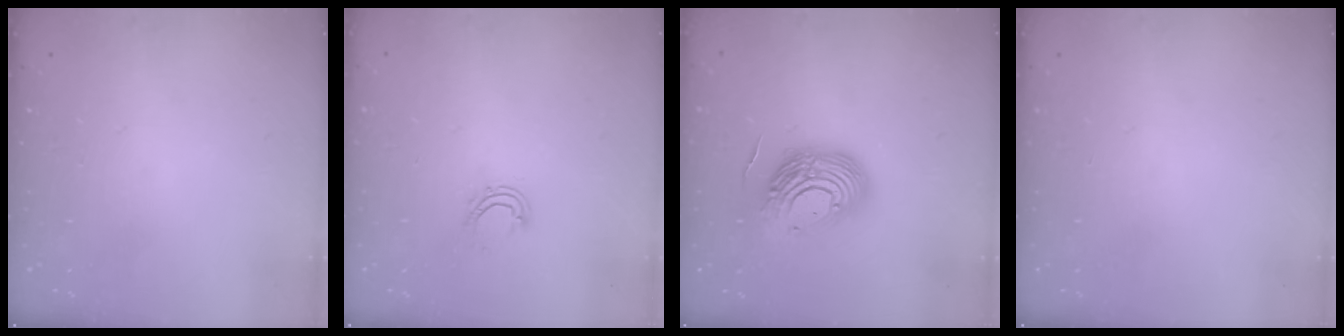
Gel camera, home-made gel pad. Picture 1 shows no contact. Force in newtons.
{"total": 6.0, "press": 5.9, "slide": 1.0}
{"total": 14.6, "press": 14.5, "slide": 1.7}
{"total": 0.0}